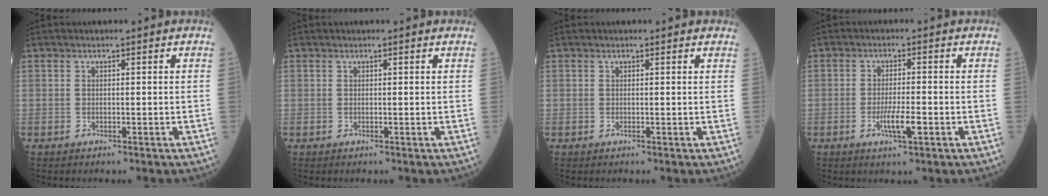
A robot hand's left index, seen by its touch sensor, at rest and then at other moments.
{"total": 0.6, "force": [0.5, 0.1, 0.4], "torque": [-0.009, 0.010, 0.005]}
{"total": 1.5, "force": [1.3, 0.6, 0.6], "torque": [-0.009, 0.015, 0.006]}
{"total": 4.1, "force": [-1.6, 0.5, 3.8], "torque": [-0.074, -0.004, -0.027]}